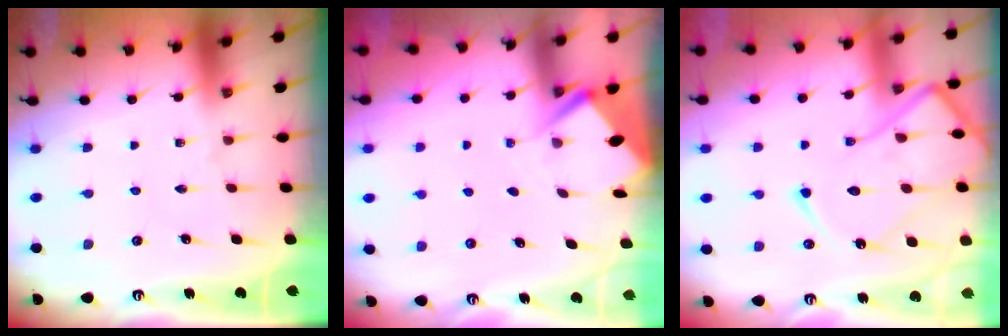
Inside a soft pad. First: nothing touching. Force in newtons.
{"total": 2.9, "press": 2.8, "slide": 0.4}
{"total": 16.2, "press": 16.1, "slide": 1.5}